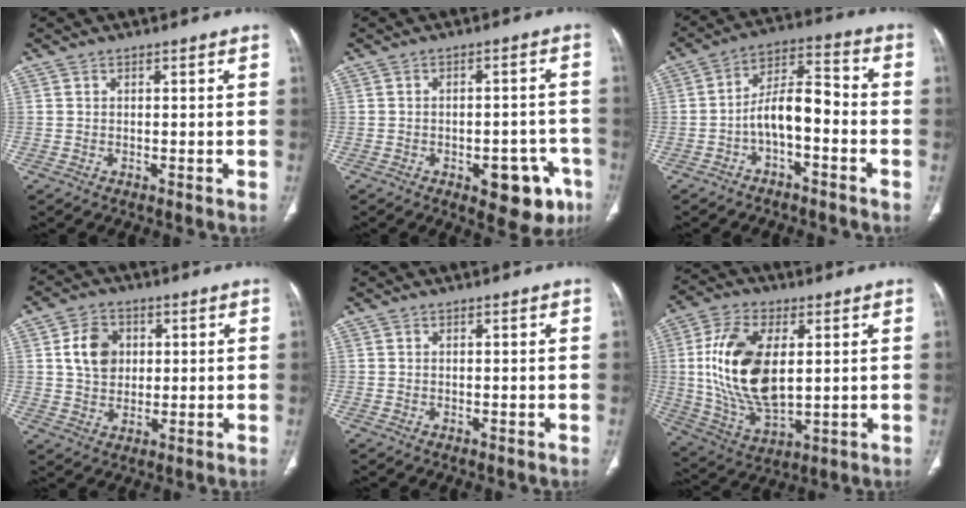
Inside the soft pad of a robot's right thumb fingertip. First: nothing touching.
{"total": 10.8, "force": [-5.1, 5.3, 7.9], "torque": [-0.062, 0.027, -0.056]}
{"total": 9.0, "force": [-3.0, 4.0, 7.5], "torque": [-0.124, 0.053, -0.058]}
{"total": 7.9, "force": [1.8, 6.2, 4.6], "torque": [-0.057, -0.003, 0.031]}
{"total": 0.0}
{"total": 18.2, "force": [2.5, 9.7, 15.3], "torque": [-0.294, -0.012, 0.055]}